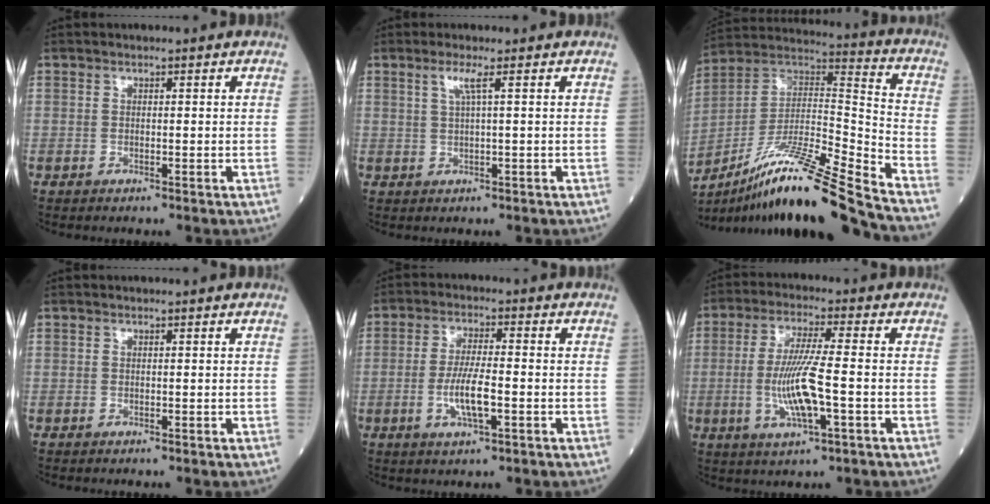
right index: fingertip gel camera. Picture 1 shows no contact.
{"total": 2.1, "force": [0.8, -0.5, 1.8], "torque": [-0.047, 0.002, 0.018]}
{"total": 21.7, "force": [-16.6, -0.4, 14.0], "torque": [-0.260, -0.005, -0.300]}
{"total": 0.0}
{"total": 6.4, "force": [-1.8, 1.2, 6.1], "torque": [-0.126, -0.003, -0.033]}
{"total": 9.6, "force": [-1.8, 0.7, 9.4], "torque": [-0.196, -0.006, -0.036]}